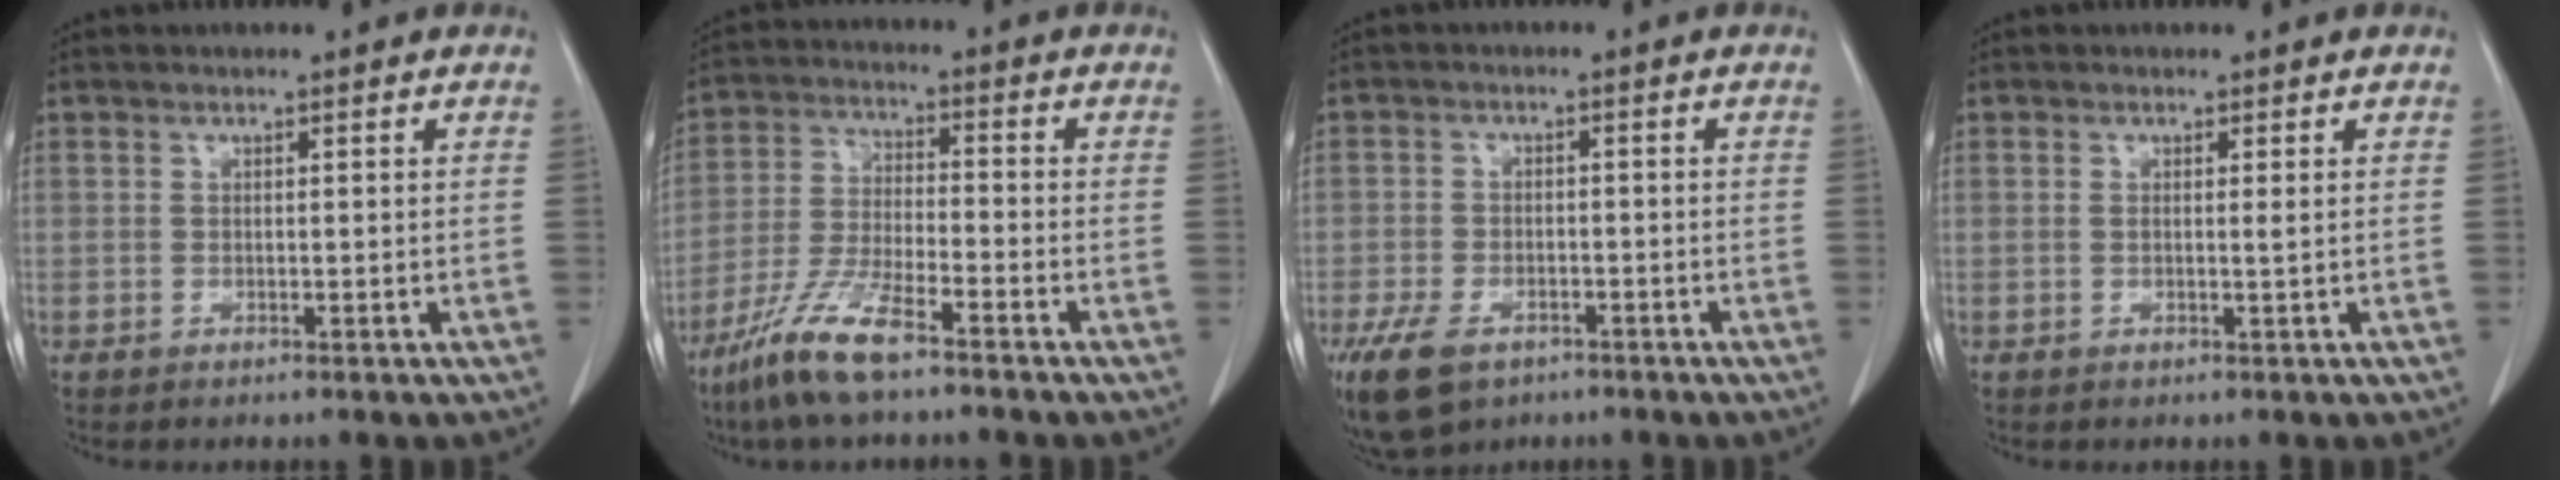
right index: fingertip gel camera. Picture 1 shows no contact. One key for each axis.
{"total": 9.7, "fx": -6.9, "fy": 1.4, "fz": 6.6, "tx": -0.140, "ty": -0.020, "tz": -0.138}
{"total": 9.8, "fx": -5.8, "fy": 6.1, "fz": 5.0, "tx": -0.110, "ty": -0.005, "tz": -0.094}
{"total": 0.8, "fx": 0.1, "fy": -0.2, "fz": 0.8, "tx": -0.016, "ty": -0.001, "tz": 0.001}